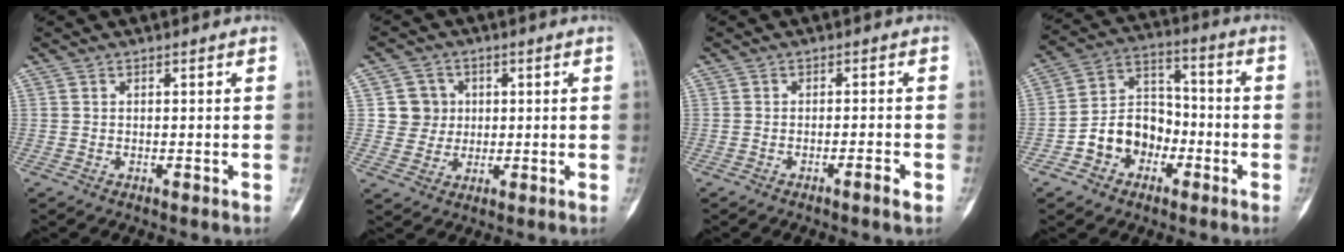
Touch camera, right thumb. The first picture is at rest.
{"total": 5.8, "force": [1.0, 5.6, 0.9], "torque": [0.019, 0.004, 0.016]}
{"total": 2.2, "force": [-1.2, 0.1, 1.8], "torque": [-0.035, 0.005, -0.022]}
{"total": 11.4, "force": [-4.2, 9.0, 5.6], "torque": [-0.059, 0.056, -0.080]}